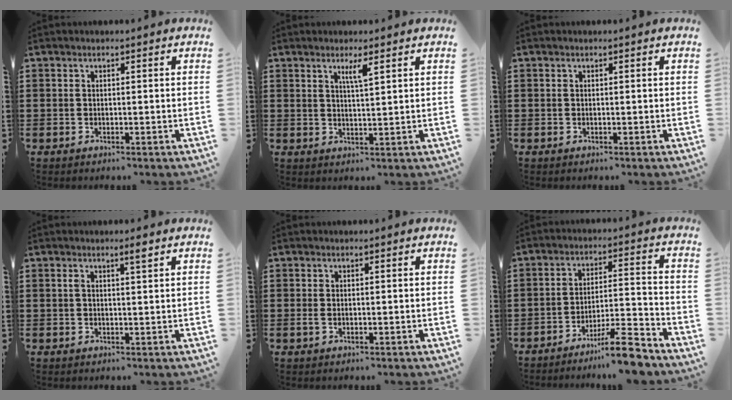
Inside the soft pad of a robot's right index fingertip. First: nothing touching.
{"total": 2.6, "force": [1.6, 0.1, 2.1], "torque": [-0.037, -0.004, 0.024]}
{"total": 0.0}
{"total": 1.9, "force": [1.0, 0.0, 1.6], "torque": [-0.025, -0.003, 0.015]}
{"total": 0.6, "force": [-0.1, 0.1, 0.6], "torque": [-0.013, -0.001, -0.003]}
{"total": 8.8, "force": [-7.2, 0.4, 5.0], "torque": [-0.073, 0.012, -0.132]}